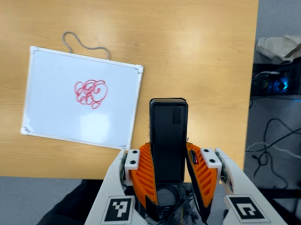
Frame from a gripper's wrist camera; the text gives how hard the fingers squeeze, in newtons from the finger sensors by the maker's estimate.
{"total": 5.1, "left": 3.4, "right": 6.7}